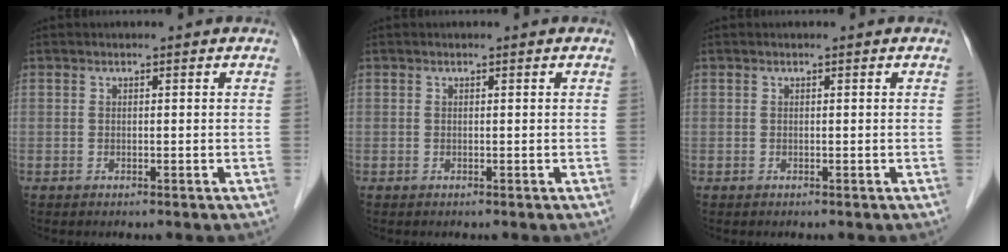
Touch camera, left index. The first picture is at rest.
{"total": 0.0}
{"total": 0.0}